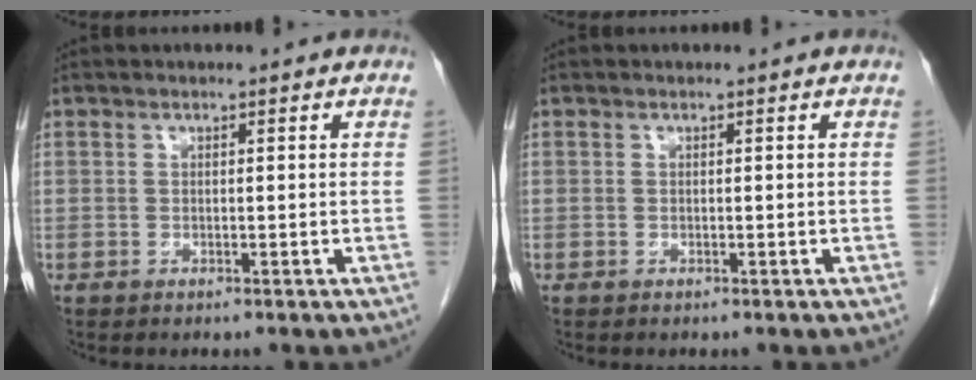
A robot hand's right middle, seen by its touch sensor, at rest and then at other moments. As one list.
[{"total": 0.0}]